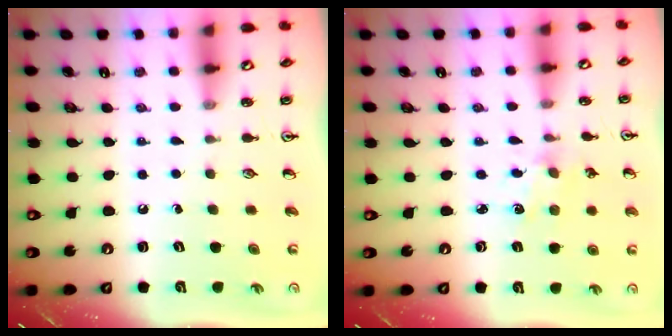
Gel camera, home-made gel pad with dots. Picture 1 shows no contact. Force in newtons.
{"total": 1.6, "press": 1.5, "slide": 0.4}